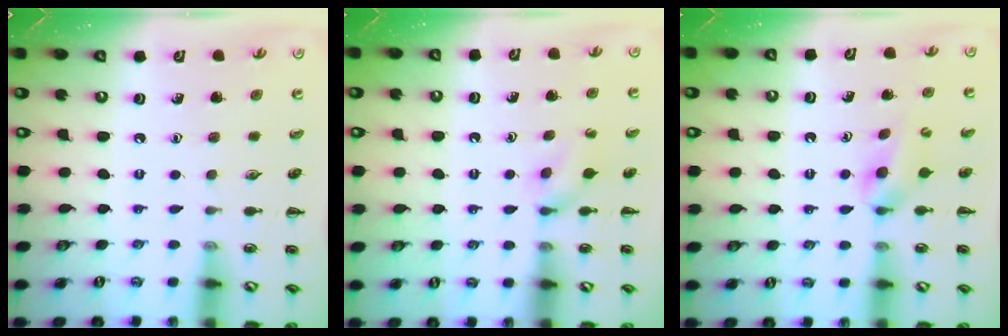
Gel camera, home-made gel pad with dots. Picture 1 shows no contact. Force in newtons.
{"total": 5.2, "press": 4.9, "slide": 1.5}
{"total": 3.9, "press": 3.7, "slide": 1.4}